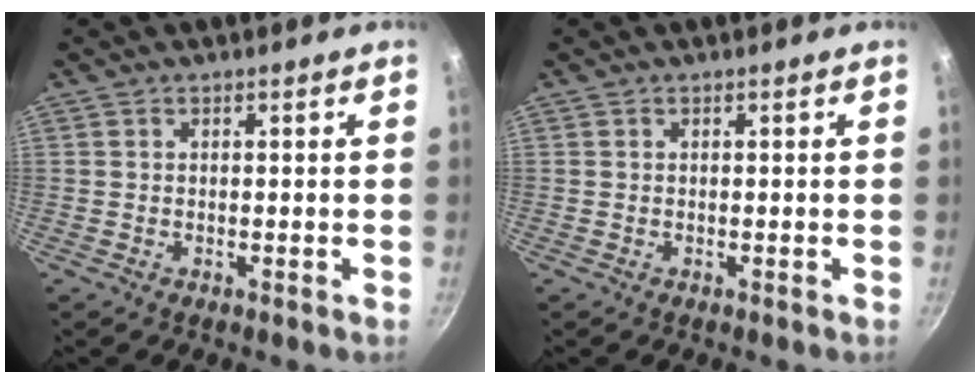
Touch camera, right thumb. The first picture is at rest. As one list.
[{"total": 0.0}]